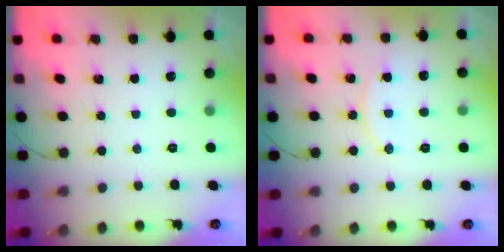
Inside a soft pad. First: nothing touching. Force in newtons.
{"total": 9.6, "press": 9.6, "slide": 0.5}